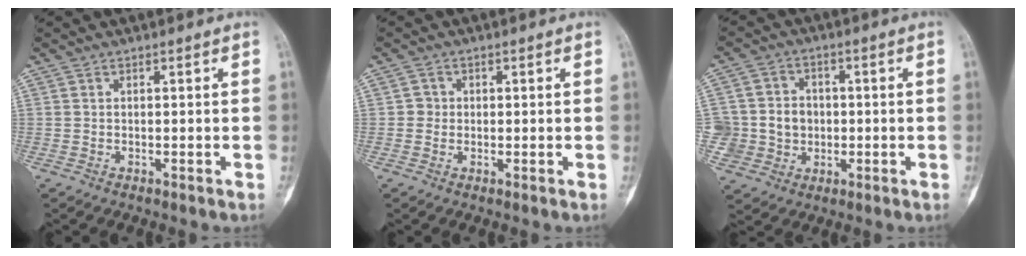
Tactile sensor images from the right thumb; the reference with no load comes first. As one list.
[{"total": 1.7, "force": [0.0, 1.7, 0.3], "torque": [0.007, 0.006, -0.004]}, {"total": 10.3, "force": [-0.5, 9.8, 3.0], "torque": [-0.028, 0.023, 0.000]}]